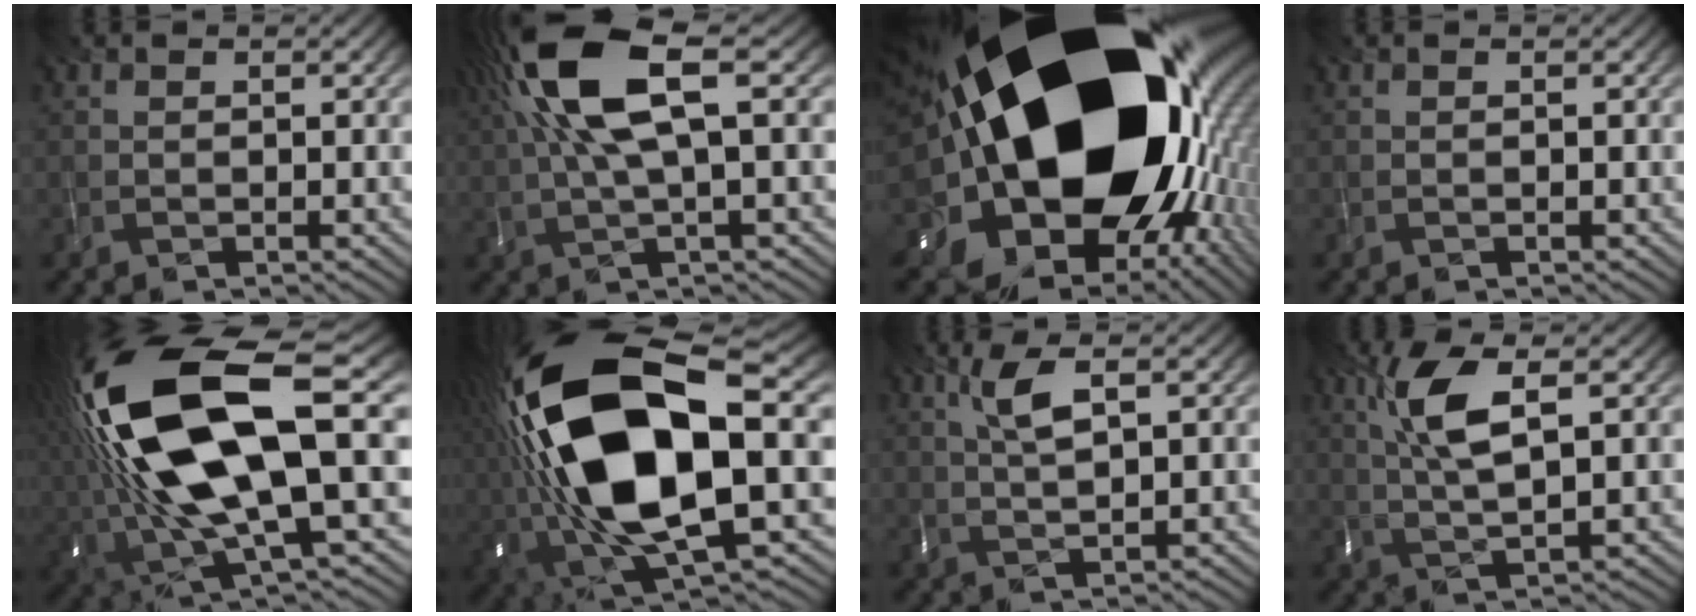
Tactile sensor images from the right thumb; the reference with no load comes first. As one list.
[{"total": 11.6, "force": [3.3, 3.0, 10.7], "torque": [-0.237, 0.025, 0.069]}, {"total": 23.4, "force": [1.1, 15.5, 17.5], "torque": [-0.299, -0.080, 0.023]}, {"total": 0.0}, {"total": 20.2, "force": [2.2, 8.1, 18.4], "torque": [-0.381, -0.033, 0.056]}, {"total": 21.3, "force": [0.3, 9.6, 19.0], "torque": [-0.401, -0.037, 0.022]}, {"total": 4.4, "force": [1.7, 0.8, 4.0], "torque": [-0.096, 0.004, 0.038]}, {"total": 7.2, "force": [2.4, 1.8, 6.6], "torque": [-0.151, 0.008, 0.049]}]